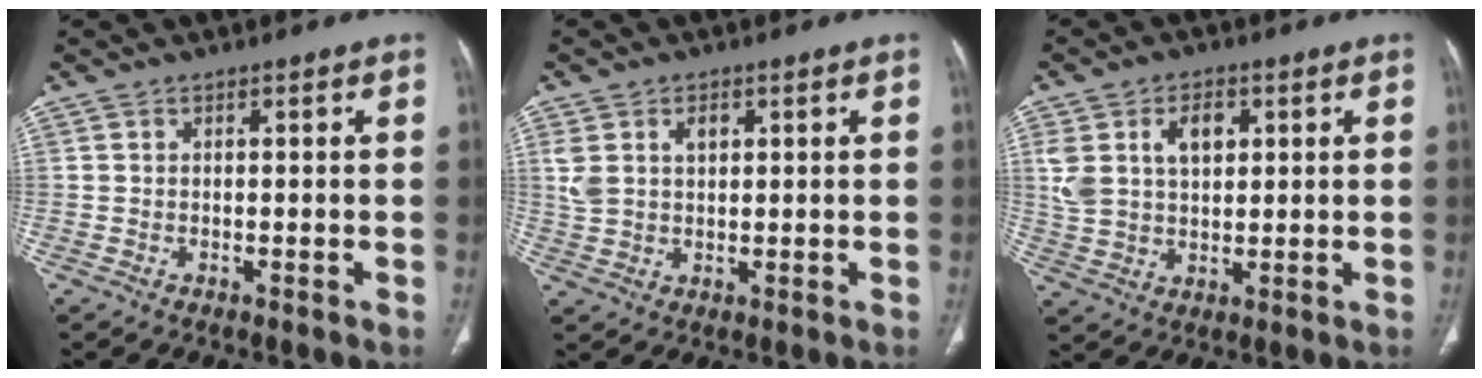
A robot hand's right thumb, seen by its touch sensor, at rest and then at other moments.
{"total": 5.5, "force": [2.0, 3.6, 3.7], "torque": [-0.066, 0.003, 0.047]}
{"total": 9.7, "force": [3.2, 6.3, 6.8], "torque": [-0.114, 0.002, 0.065]}